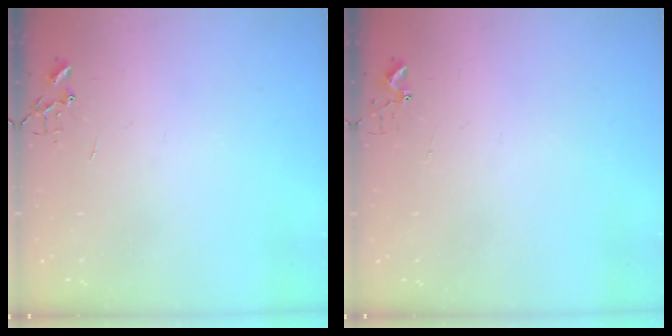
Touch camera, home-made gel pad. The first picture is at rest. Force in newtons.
{"total": 2.7, "press": 2.7, "slide": 0.3}